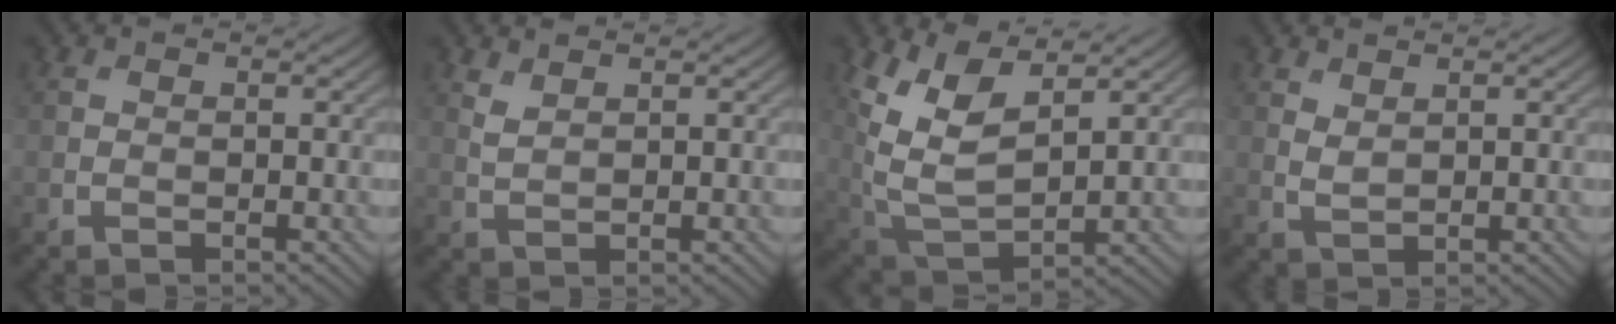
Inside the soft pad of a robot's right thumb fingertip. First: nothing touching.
{"total": 1.6, "force": [1.3, 0.4, 0.8], "torque": [-0.027, -0.001, 0.033]}
{"total": 9.2, "force": [4.4, 4.1, 6.9], "torque": [-0.171, -0.005, 0.089]}
{"total": 1.7, "force": [1.4, 0.5, 0.9], "torque": [-0.026, -0.003, 0.034]}